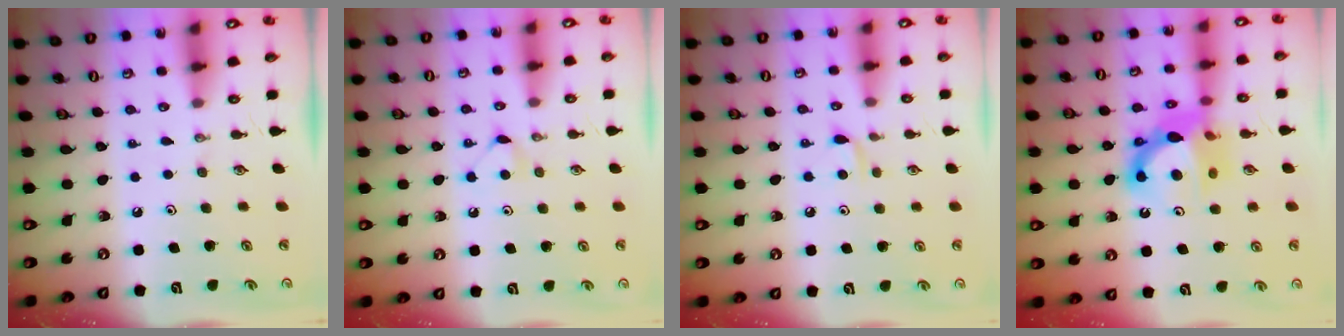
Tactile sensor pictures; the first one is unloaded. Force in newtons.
{"total": 5.2, "press": 5.2, "slide": 0.4}
{"total": 4.5, "press": 4.5, "slide": 0.7}
{"total": 11.3, "press": 11.0, "slide": 2.4}